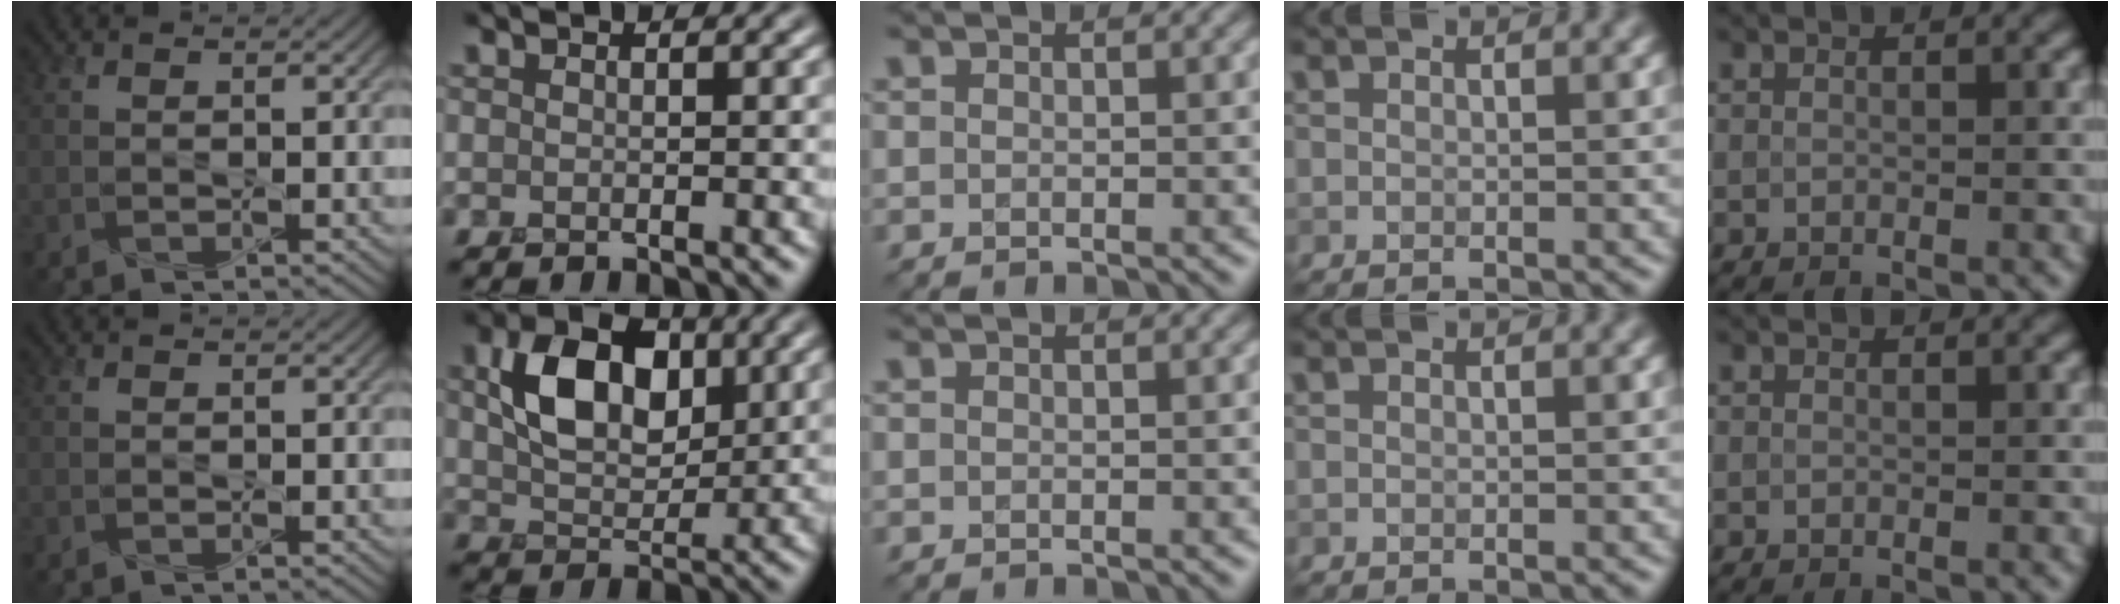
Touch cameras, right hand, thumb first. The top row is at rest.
{"index": {"total": 6.8, "force": [1.3, 4.6, 4.8], "torque": [-0.090, -0.001, 0.021]}}